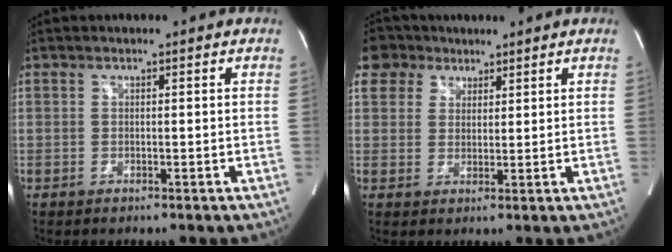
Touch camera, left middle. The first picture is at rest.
{"total": 6.1, "force": [4.1, 4.6, 0.6], "torque": [-0.015, 0.020, 0.080]}